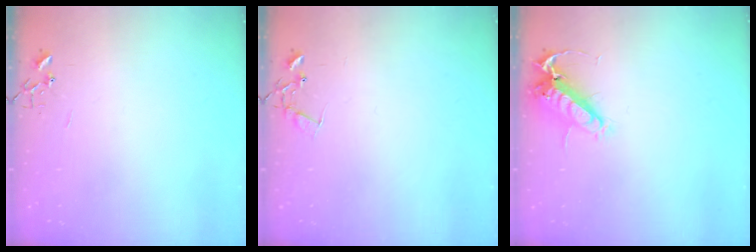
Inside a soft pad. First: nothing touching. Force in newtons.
{"total": 7.1, "press": 7.1, "slide": 0.5}
{"total": 13.1, "press": 13.0, "slide": 2.0}